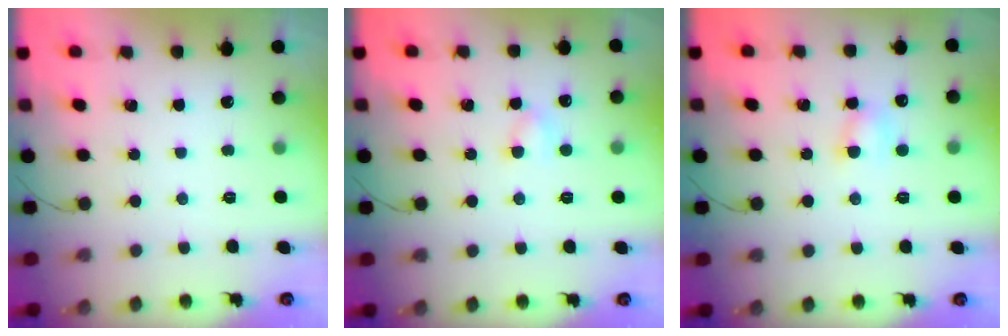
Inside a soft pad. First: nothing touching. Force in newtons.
{"total": 3.1, "press": 2.9, "slide": 1.2}
{"total": 4.4, "press": 4.2, "slide": 1.3}